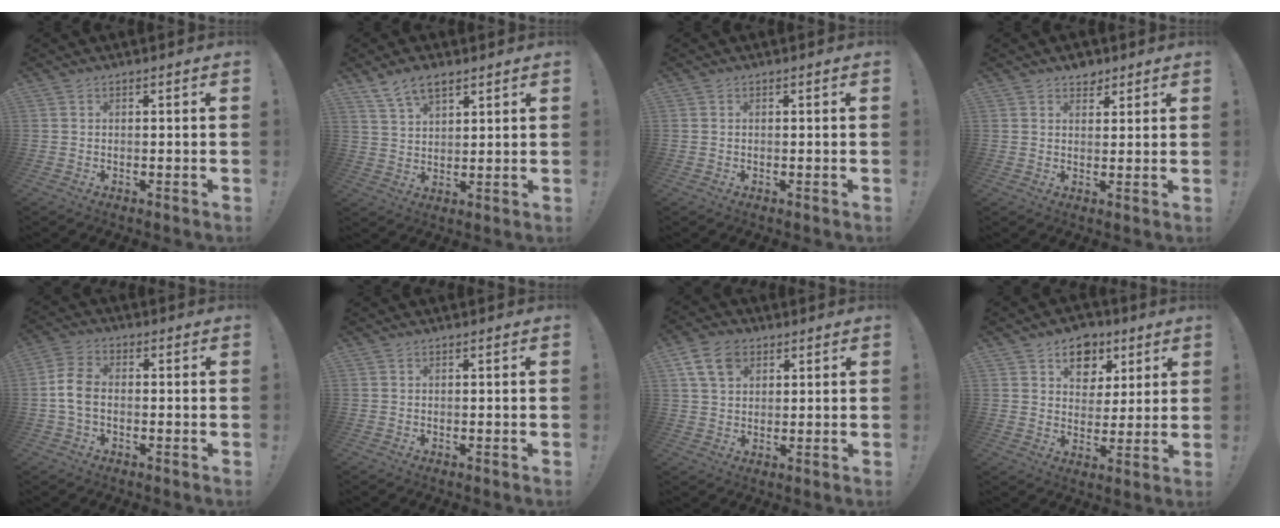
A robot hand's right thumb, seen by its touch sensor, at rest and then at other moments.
{"total": 7.4, "force": [5.0, 3.6, 4.1], "torque": [-0.067, -0.020, 0.095]}
{"total": 0.0}
{"total": 4.4, "force": [3.2, 2.9, 1.0], "torque": [0.001, -0.018, 0.055]}
{"total": 7.6, "force": [-0.9, 4.9, 5.7], "torque": [-0.126, 0.011, -0.011]}
{"total": 0.0}
{"total": 9.6, "force": [4.6, 6.6, 5.3], "torque": [-0.093, -0.001, 0.091]}
{"total": 10.9, "force": [5.8, 8.3, 4.0], "torque": [-0.047, -0.029, 0.111]}